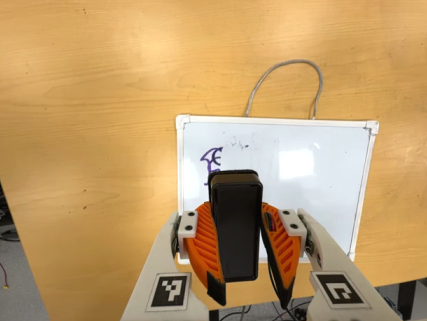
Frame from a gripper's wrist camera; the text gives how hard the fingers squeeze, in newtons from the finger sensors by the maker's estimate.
{"total": 8.2, "left": 7.3, "right": 9.1}